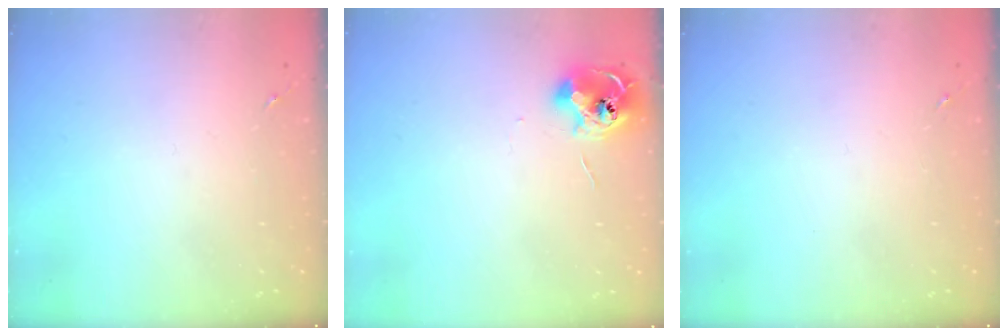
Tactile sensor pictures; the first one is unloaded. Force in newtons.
{"total": 10.2, "press": 10.2, "slide": 0.4}
{"total": 0.0}